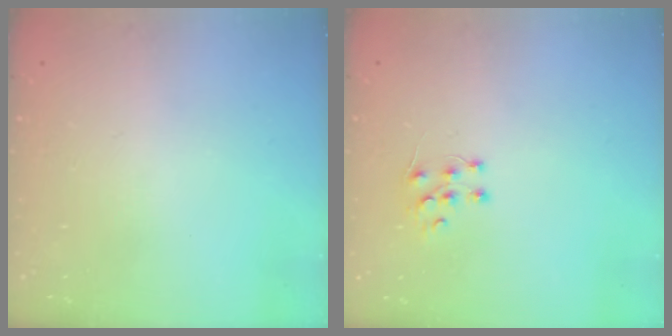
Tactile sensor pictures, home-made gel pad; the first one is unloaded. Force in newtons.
{"total": 4.7, "press": 4.7, "slide": 0.3}